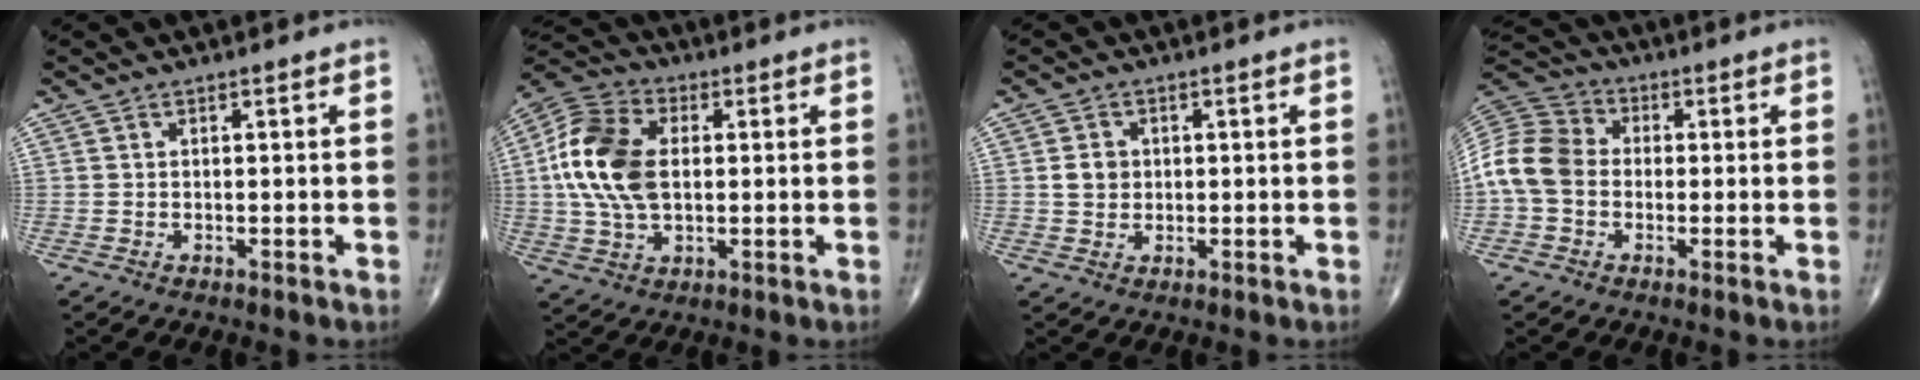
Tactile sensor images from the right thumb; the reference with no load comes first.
{"total": 15.5, "force": [1.3, 9.5, 12.1], "torque": [-0.242, 0.014, 0.020]}
{"total": 3.2, "force": [0.4, 2.8, 1.6], "torque": [-0.012, 0.002, 0.008]}
{"total": 11.3, "force": [-1.0, 9.0, 6.7], "torque": [-0.130, 0.033, -0.032]}